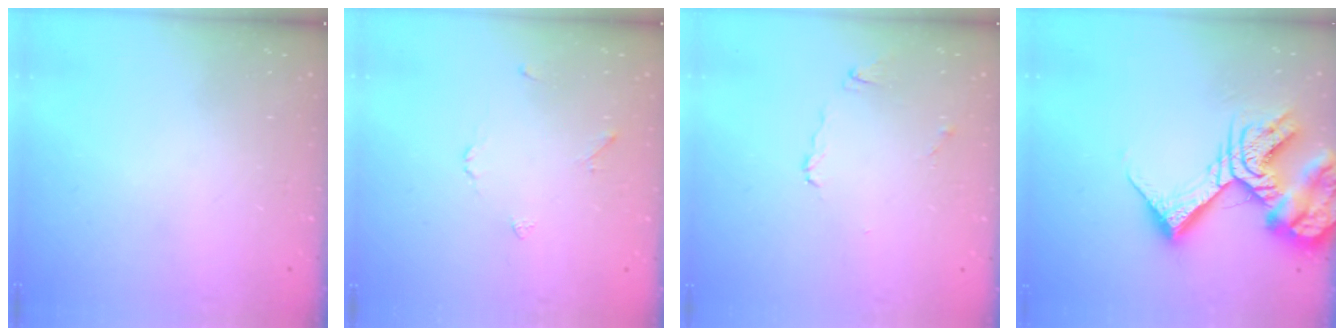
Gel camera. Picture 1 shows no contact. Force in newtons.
{"total": 2.2, "press": 2.2, "slide": 0.5}
{"total": 3.6, "press": 3.5, "slide": 0.5}
{"total": 18.1, "press": 18.0, "slide": 2.0}